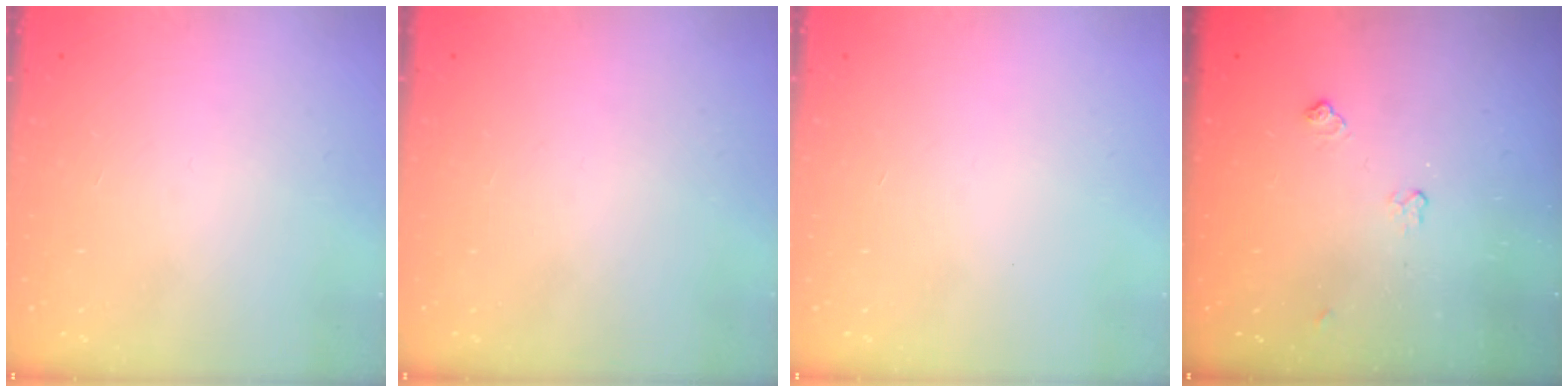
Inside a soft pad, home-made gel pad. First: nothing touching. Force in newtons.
{"total": 0.0}
{"total": 0.0}
{"total": 3.9, "press": 3.9, "slide": 0.5}